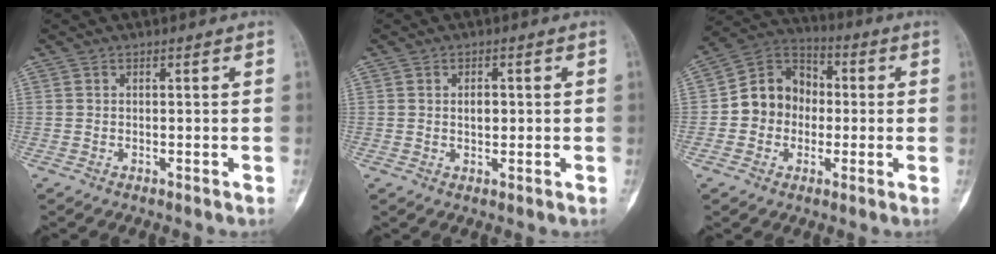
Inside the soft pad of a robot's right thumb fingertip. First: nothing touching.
{"total": 2.5, "force": [0.2, 1.7, 1.8], "torque": [-0.013, 0.002, 0.003]}
{"total": 11.8, "force": [-1.0, 10.3, 5.7], "torque": [-0.058, 0.036, -0.030]}